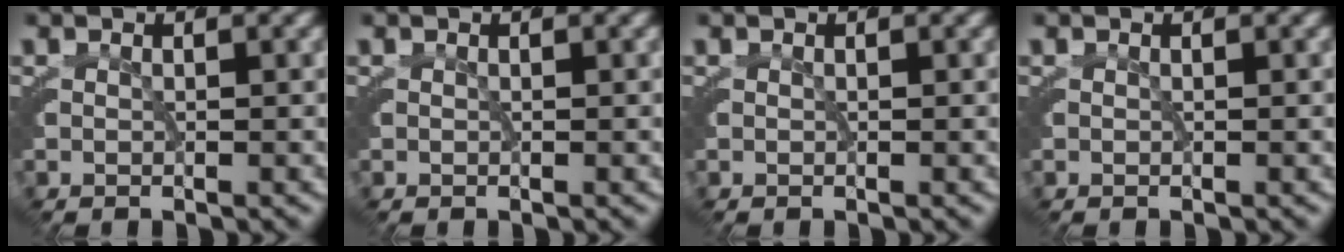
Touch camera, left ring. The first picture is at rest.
{"total": 0.0}
{"total": 0.0}
{"total": 0.0}